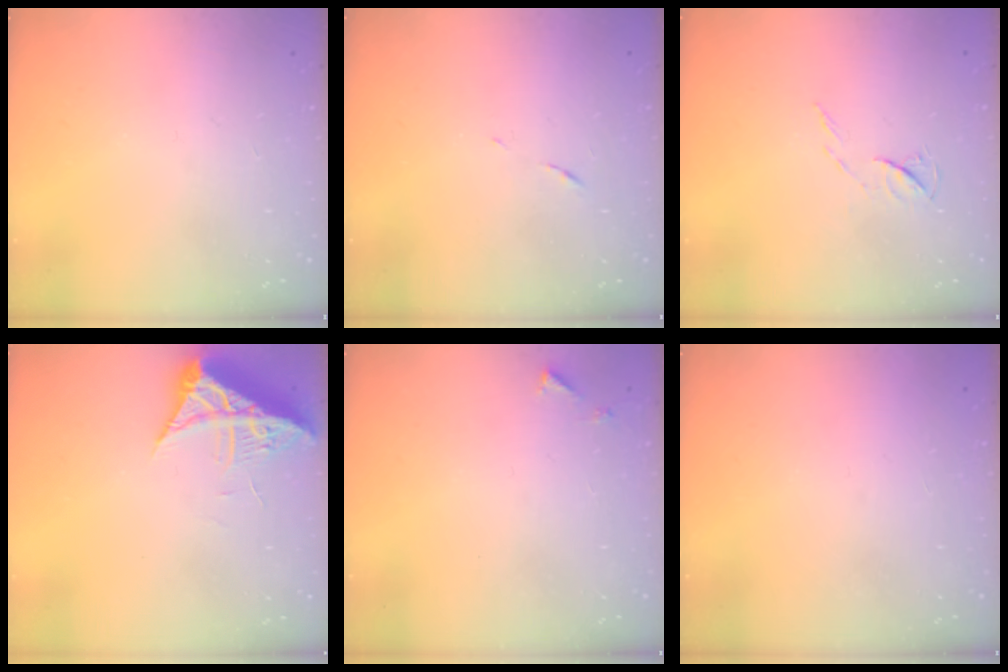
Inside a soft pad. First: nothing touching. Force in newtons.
{"total": 5.0, "press": 5.0, "slide": 0.3}
{"total": 5.0, "press": 5.0, "slide": 0.7}
{"total": 7.2, "press": 7.2, "slide": 0.8}
{"total": 3.2, "press": 3.2, "slide": 0.3}
{"total": 1.5, "press": 1.5, "slide": 0.1}